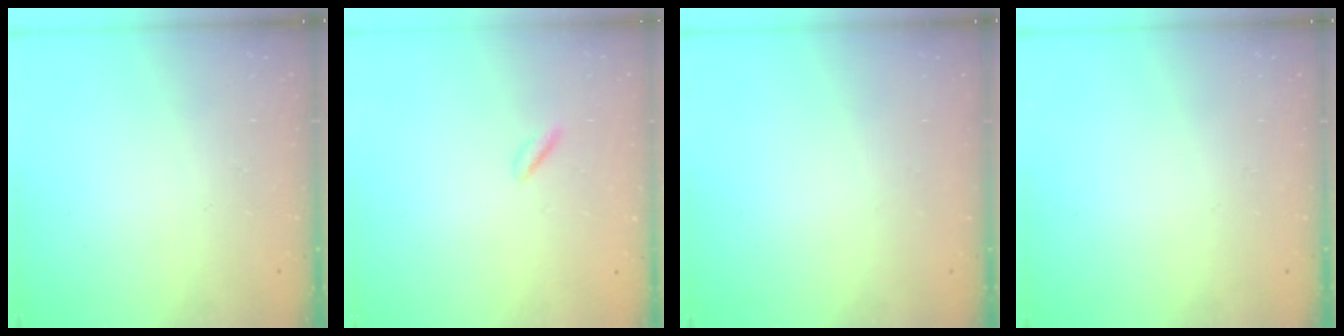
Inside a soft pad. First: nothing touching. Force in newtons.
{"total": 1.8, "press": 1.6, "slide": 0.8}
{"total": 0.0}
{"total": 0.0}